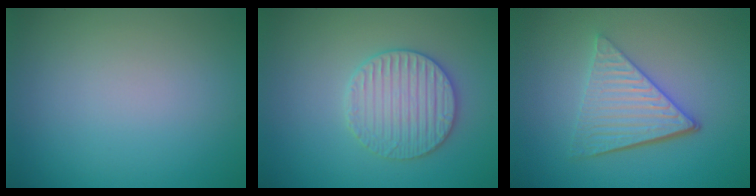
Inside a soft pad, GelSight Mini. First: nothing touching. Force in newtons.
{"total": 3.6, "press": 3.5, "slide": 0.9}
{"total": 4.9, "press": 3.7, "slide": 3.3}